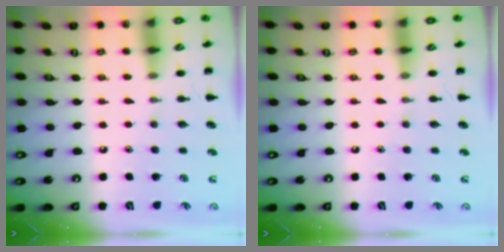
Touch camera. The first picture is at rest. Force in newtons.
{"total": 0.0}